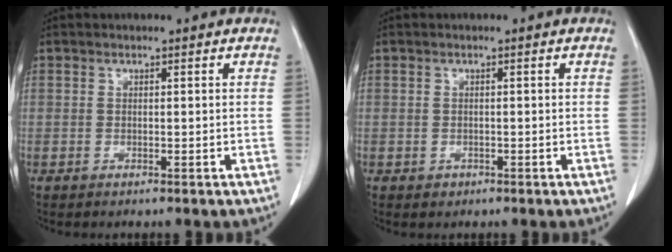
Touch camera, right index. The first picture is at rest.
{"total": 1.0, "force": [-0.5, 0.9, 0.2], "torque": [-0.002, 0.003, -0.004]}